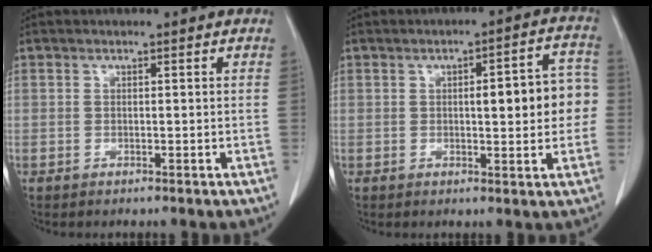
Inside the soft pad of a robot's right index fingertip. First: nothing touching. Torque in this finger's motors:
{"motor_torque": [0.35, 0.18, 0.18, 0.07]}